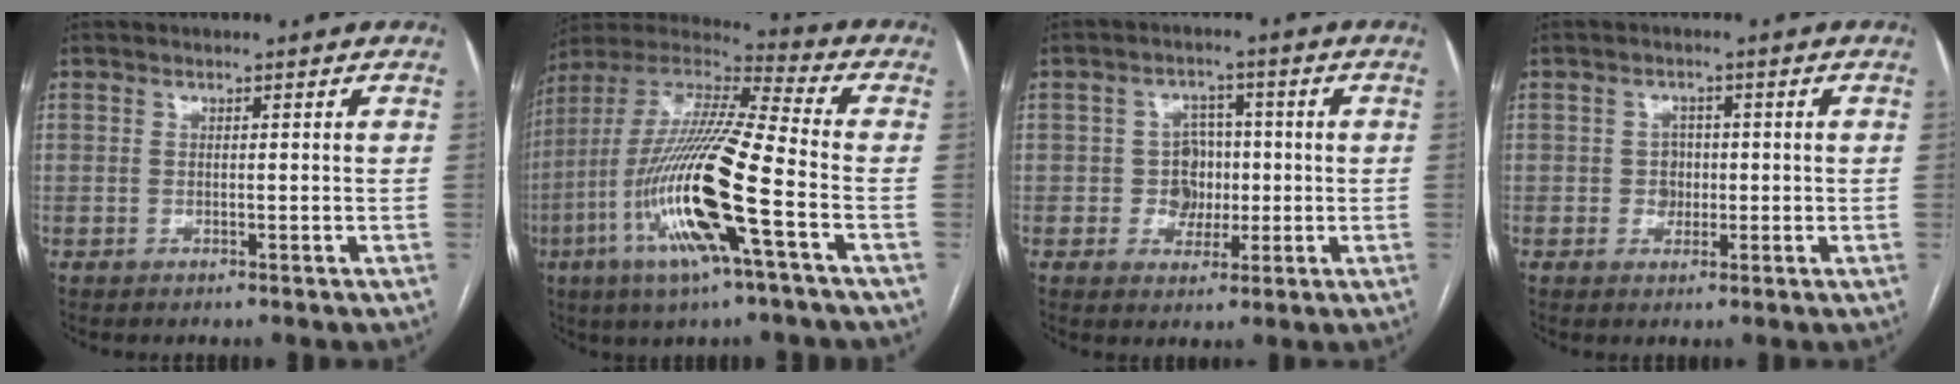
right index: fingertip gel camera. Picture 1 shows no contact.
{"total": 20.3, "force": [-6.5, 1.3, 19.2], "torque": [-0.411, -0.021, -0.128]}
{"total": 4.8, "force": [-0.3, 4.5, 1.7], "torque": [-0.022, 0.017, 0.002]}
{"total": 2.5, "force": [-0.2, 2.3, 0.9], "torque": [-0.009, 0.007, 0.001]}